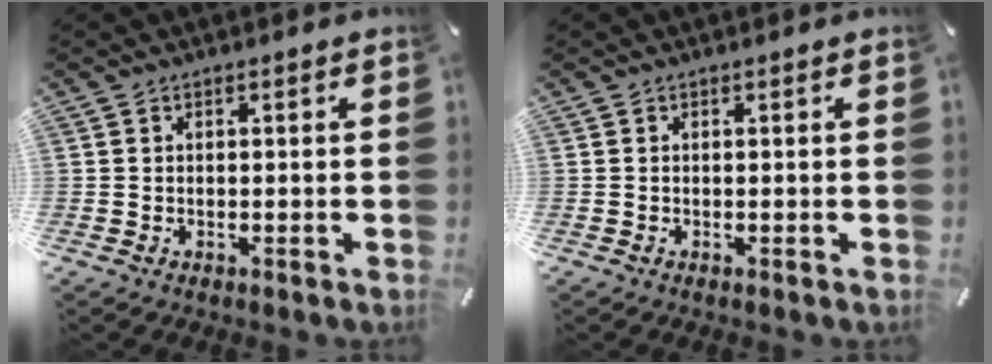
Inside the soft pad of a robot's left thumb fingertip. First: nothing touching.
{"total": 0.0}